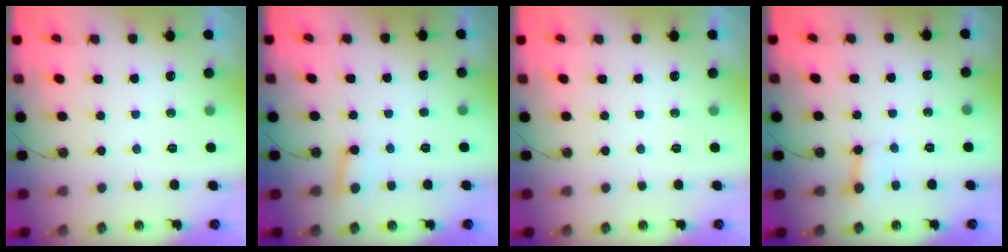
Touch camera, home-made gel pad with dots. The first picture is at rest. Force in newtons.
{"total": 4.3, "press": 4.3, "slide": 0.3}
{"total": 0.0}
{"total": 3.0, "press": 2.9, "slide": 0.3}